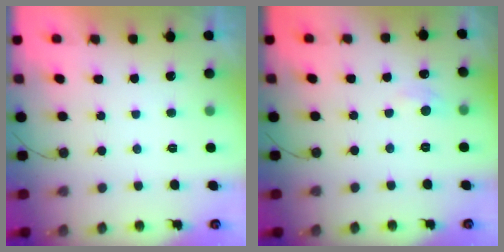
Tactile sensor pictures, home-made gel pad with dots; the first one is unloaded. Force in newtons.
{"total": 4.6, "press": 4.6, "slide": 0.6}